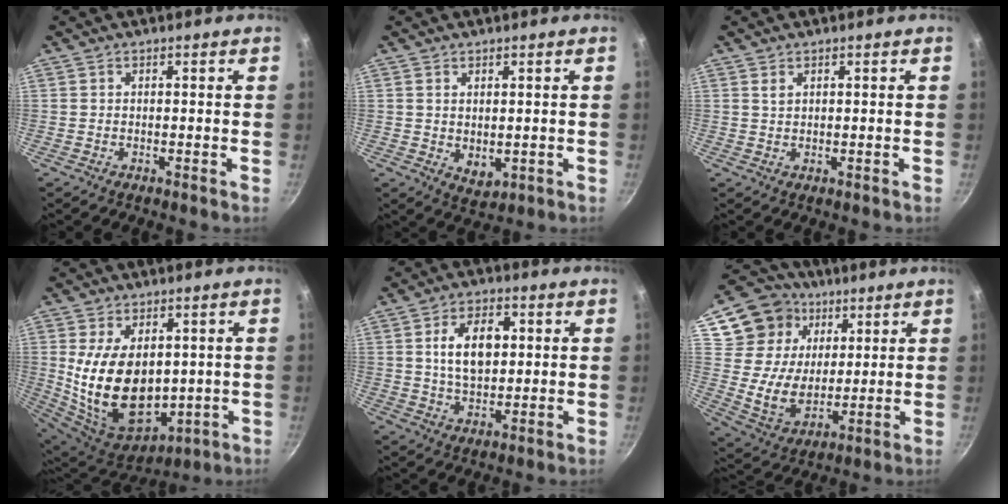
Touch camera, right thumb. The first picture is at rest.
{"total": 3.7, "force": [0.6, 2.5, 2.6], "torque": [-0.037, -0.015, 0.017]}
{"total": 1.2, "force": [0.7, 0.7, 0.7], "torque": [-0.012, -0.003, 0.015]}
{"total": 19.8, "force": [1.2, 13.0, 14.9], "torque": [-0.247, -0.027, 0.051]}
{"total": 9.9, "force": [1.8, 6.2, 7.5], "torque": [-0.108, -0.002, 0.031]}
{"total": 17.6, "force": [7.4, 14.1, 7.6], "torque": [-0.113, -0.016, 0.139]}